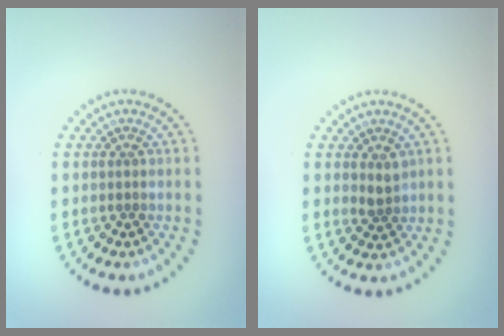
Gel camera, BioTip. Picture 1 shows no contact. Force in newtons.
{"total": 1.4, "press": 1.2, "slide": 0.8}